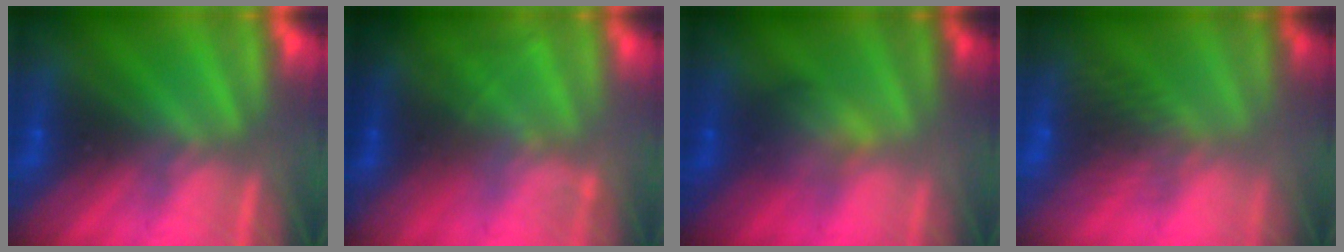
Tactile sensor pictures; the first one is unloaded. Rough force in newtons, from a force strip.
{"total": 1.9}
{"total": 2.0}
{"total": 8.7}